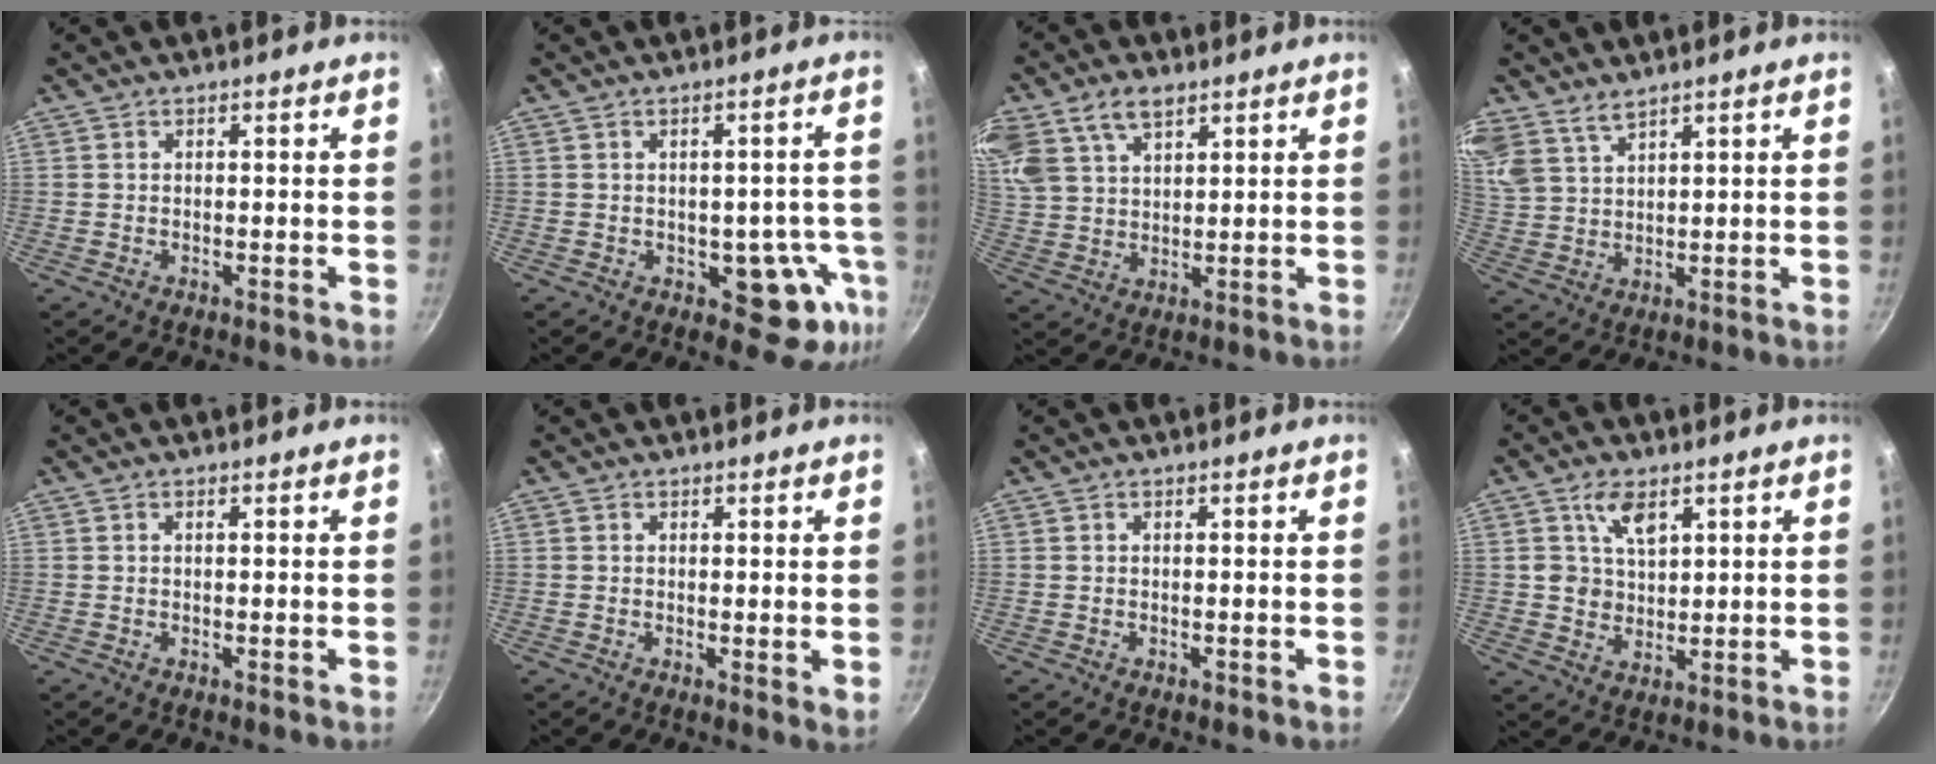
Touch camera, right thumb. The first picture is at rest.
{"total": 9.9, "force": [-3.0, 6.0, 7.2], "torque": [-0.024, 0.021, -0.032]}
{"total": 14.4, "force": [8.1, 8.9, 7.9], "torque": [-0.174, 0.014, 0.165]}
{"total": 7.6, "force": [5.8, 3.6, 3.4], "torque": [-0.069, -0.013, 0.128]}
{"total": 0.6, "force": [0.2, 0.1, 0.5], "torque": [-0.010, -0.002, 0.002]}
{"total": 2.0, "force": [0.7, 0.8, 1.7], "torque": [-0.023, -0.010, 0.008]}
{"total": 0.0}
{"total": 6.5, "force": [3.1, 4.3, 3.8], "torque": [-0.045, -0.015, 0.062]}